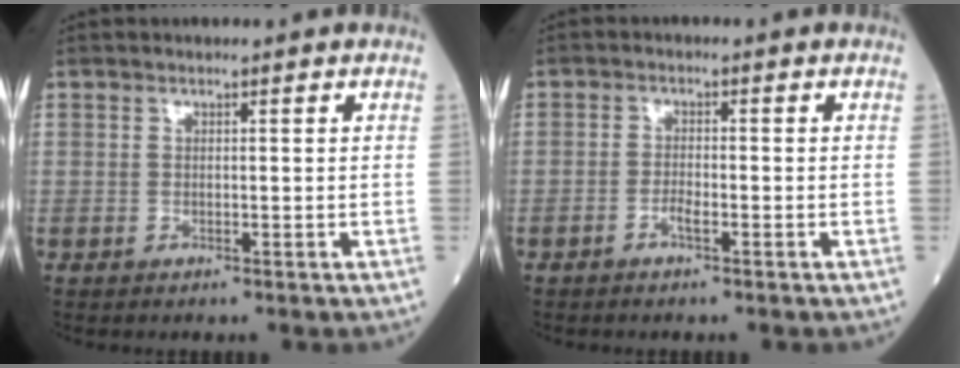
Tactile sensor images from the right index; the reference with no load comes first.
{"total": 1.7, "force": [-1.1, 0.3, 1.3], "torque": [-0.024, 0.002, -0.020]}